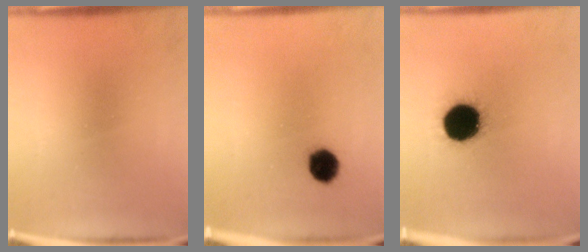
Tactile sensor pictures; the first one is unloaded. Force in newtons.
{"total": 5.3}
{"total": 19.1}